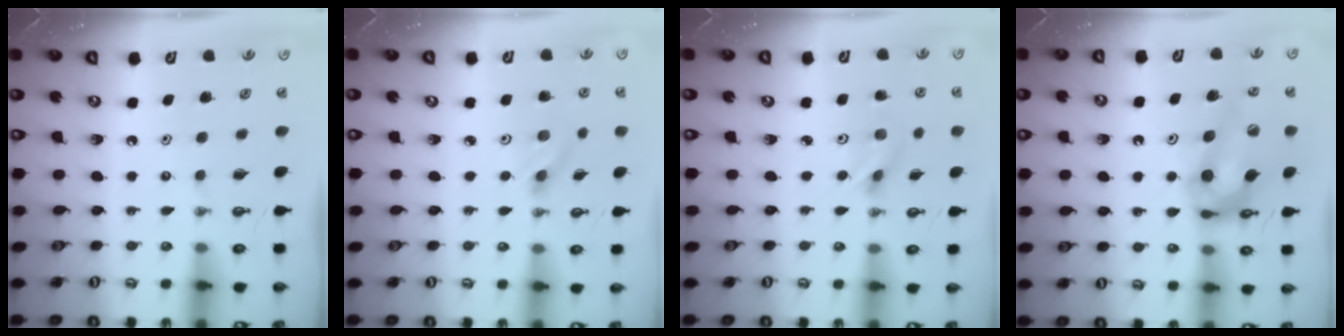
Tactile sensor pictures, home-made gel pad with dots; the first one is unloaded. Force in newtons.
{"total": 3.3, "press": 3.0, "slide": 1.4}
{"total": 2.9, "press": 2.7, "slide": 1.2}
{"total": 14.2, "press": 14.2, "slide": 1.5}